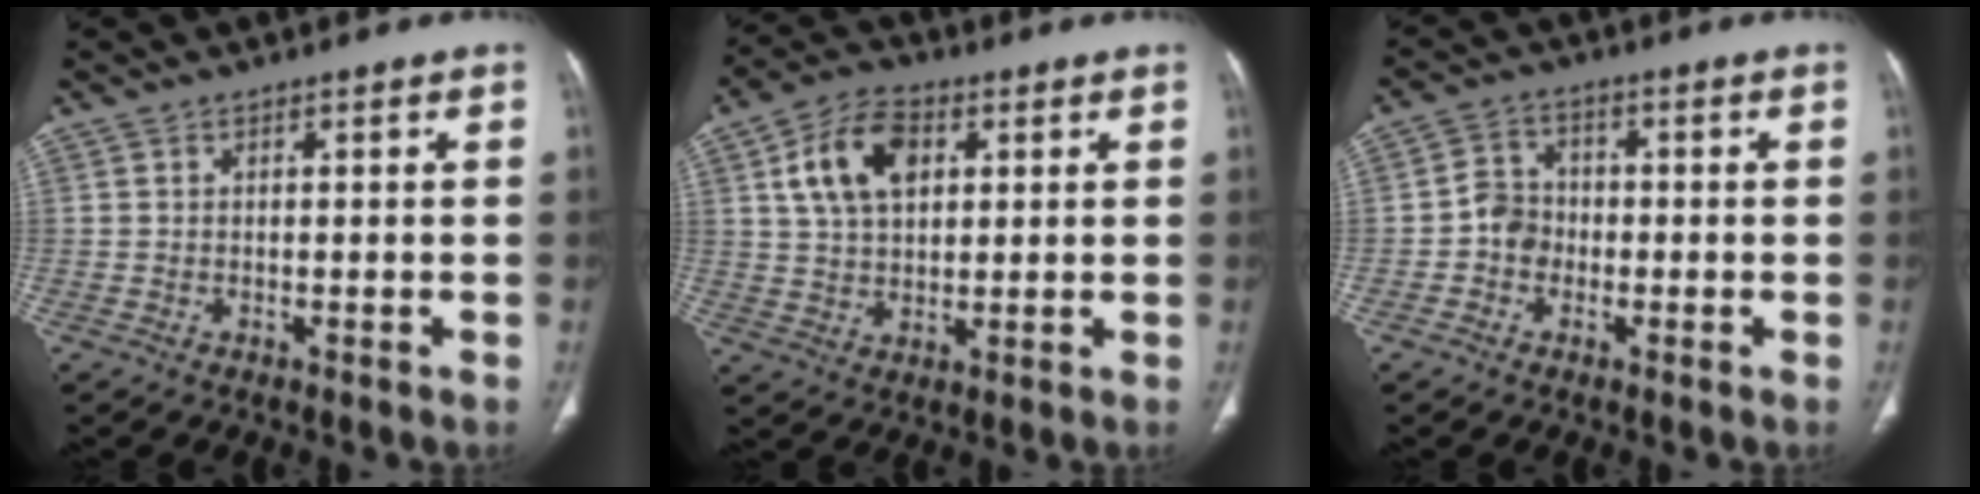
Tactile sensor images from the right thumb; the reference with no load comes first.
{"total": 11.5, "force": [3.7, 7.4, 8.1], "torque": [-0.133, 0.003, 0.065]}
{"total": 4.8, "force": [-1.2, 4.3, 1.9], "torque": [-0.013, 0.017, -0.031]}